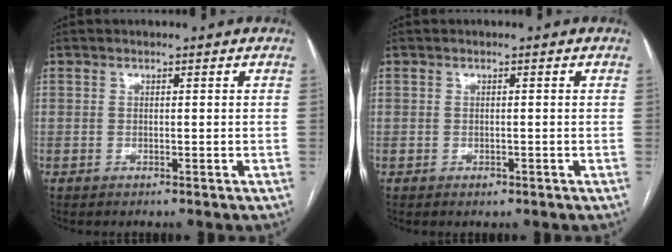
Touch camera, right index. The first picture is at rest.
{"total": 0.8, "force": [-0.4, 0.6, 0.3], "torque": [-0.006, 0.001, -0.004]}